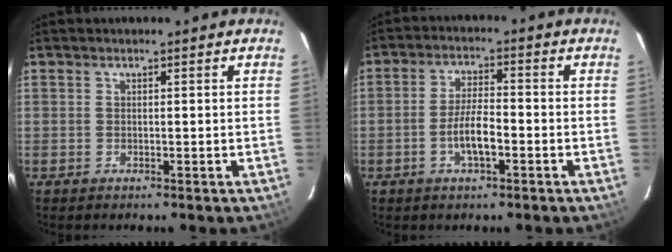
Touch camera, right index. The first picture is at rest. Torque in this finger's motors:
{"motor_torque": [1.28, -0.35, 0.48, 0.12]}